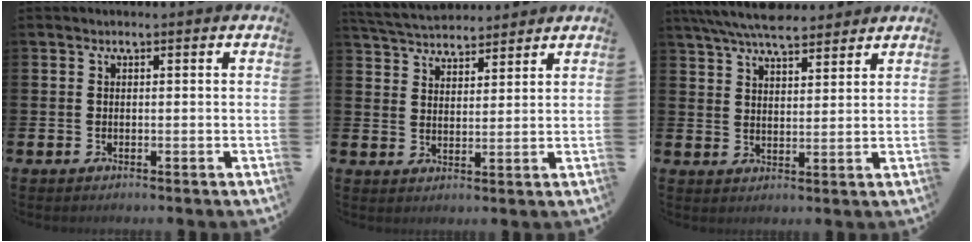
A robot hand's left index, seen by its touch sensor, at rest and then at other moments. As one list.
[{"total": 4.9, "force": [4.7, 1.0, 0.4], "torque": [-0.032, -0.021, 0.087]}, {"total": 6.7, "force": [6.2, 1.6, 1.9], "torque": [-0.055, -0.023, 0.115]}]